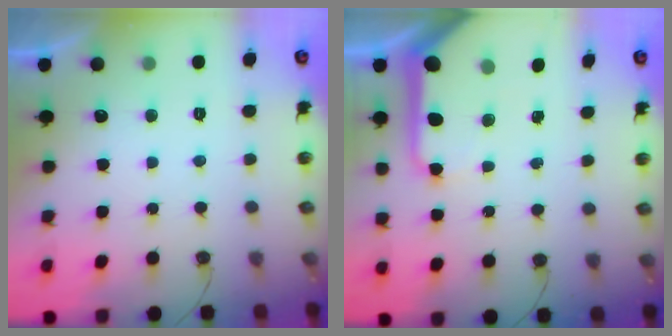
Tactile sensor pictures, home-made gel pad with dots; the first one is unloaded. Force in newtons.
{"total": 13.4, "press": 13.3, "slide": 1.7}